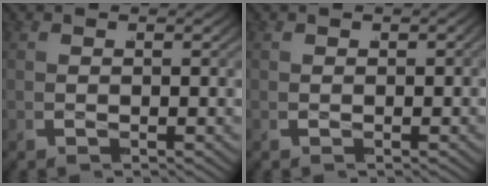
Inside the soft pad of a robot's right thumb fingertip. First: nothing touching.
{"total": 0.0}